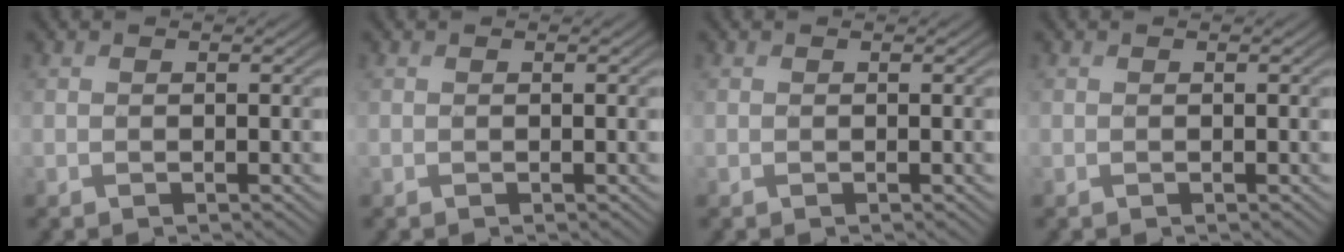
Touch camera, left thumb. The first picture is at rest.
{"total": 0.0}
{"total": 0.0}
{"total": 0.0}